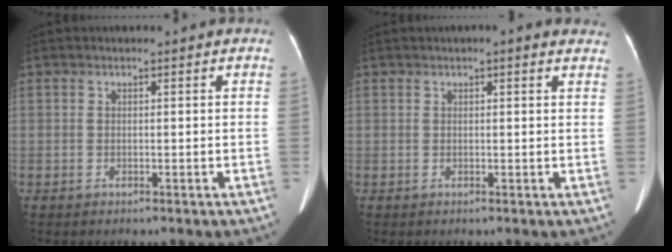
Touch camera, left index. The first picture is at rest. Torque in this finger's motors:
{"motor_torque": [0.07, -0.16, 0.01, 0.03]}